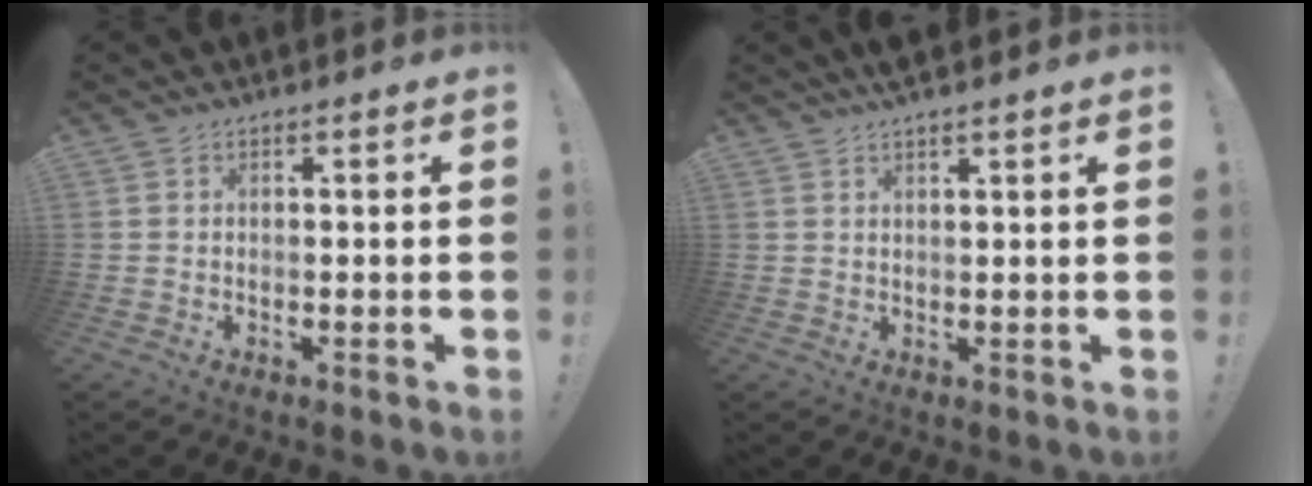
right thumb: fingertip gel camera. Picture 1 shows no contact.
{"total": 2.7, "force": [2.4, -0.1, 1.3], "torque": [-0.028, -0.011, 0.043]}